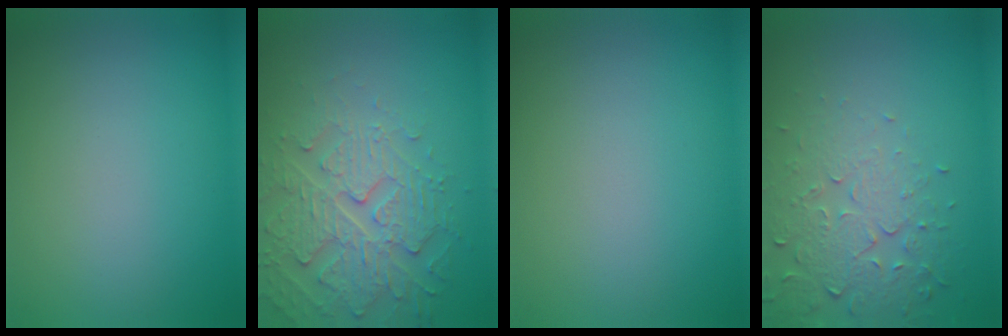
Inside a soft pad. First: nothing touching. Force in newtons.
{"total": 4.8, "press": 4.0, "slide": 2.6}
{"total": 0.0}
{"total": 5.1, "press": 3.7, "slide": 3.4}